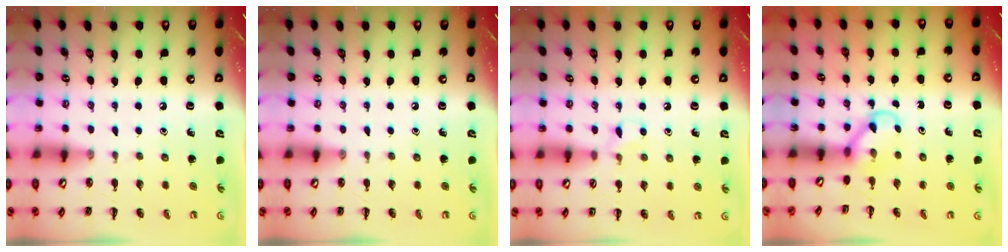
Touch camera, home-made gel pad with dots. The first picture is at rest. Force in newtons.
{"total": 0.0}
{"total": 5.9, "press": 5.6, "slide": 2.0}
{"total": 3.7, "press": 3.6, "slide": 1.1}